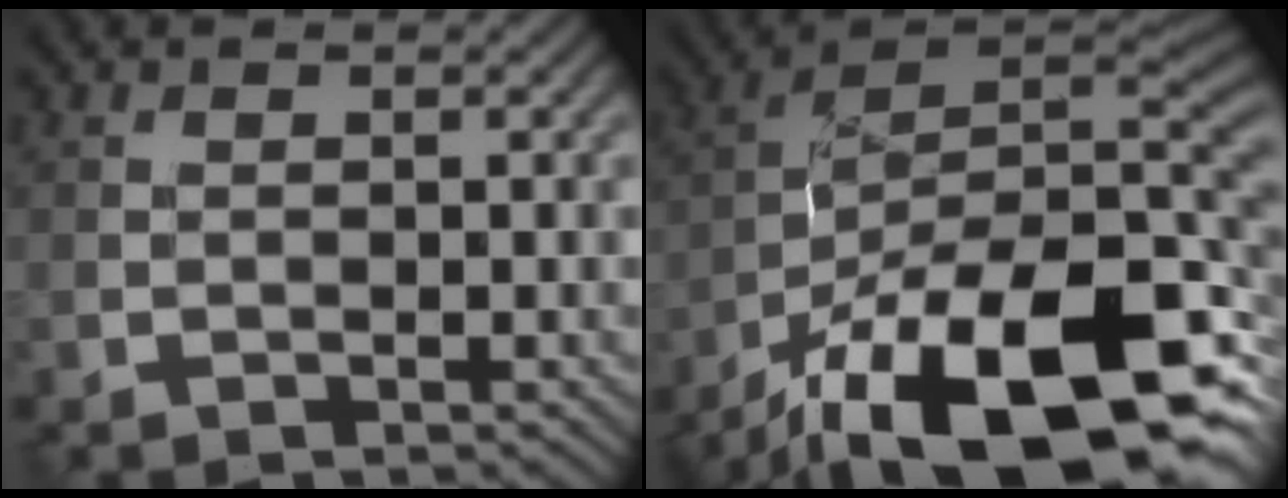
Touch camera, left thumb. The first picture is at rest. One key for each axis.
{"total": 21.3, "fx": -12.9, "fy": 8.7, "fz": 14.6, "tx": -0.228, "ty": -0.021, "tz": -0.203}